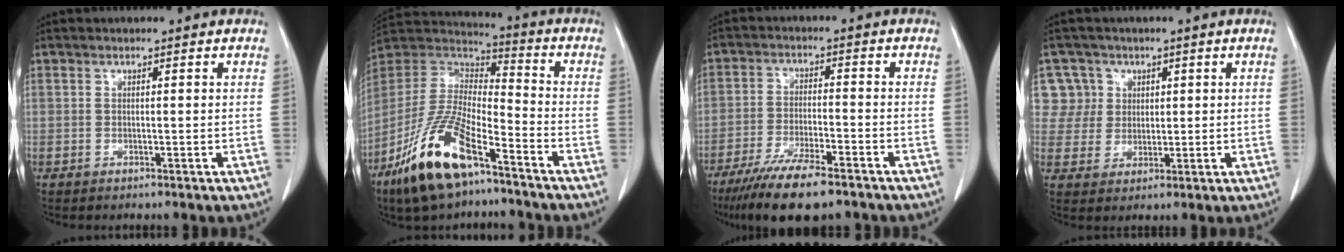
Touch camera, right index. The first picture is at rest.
{"total": 17.0, "force": [-10.4, 5.0, 12.5], "torque": [-0.266, -0.012, -0.195]}
{"total": 11.8, "force": [-9.0, 2.0, 7.4], "torque": [-0.125, -0.026, -0.147]}
{"total": 6.0, "force": [2.3, 5.5, -0.4], "torque": [0.022, 0.010, 0.049]}